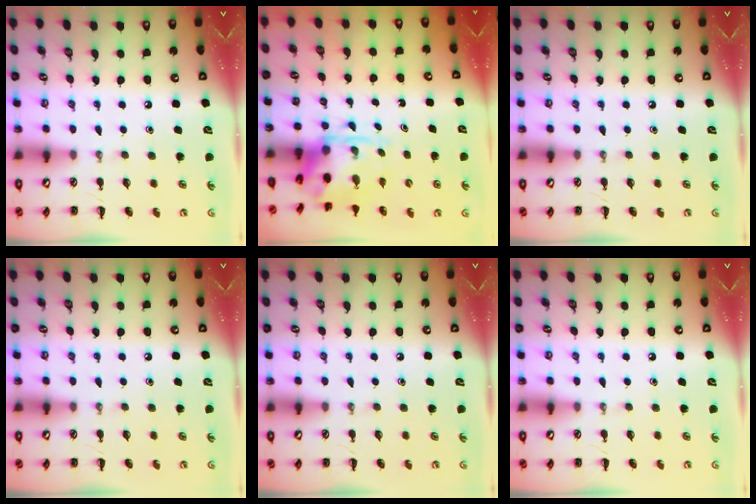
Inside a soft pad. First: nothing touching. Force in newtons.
{"total": 3.8, "press": 3.6, "slide": 0.9}
{"total": 0.0}
{"total": 0.0}
{"total": 0.0}
{"total": 0.0}